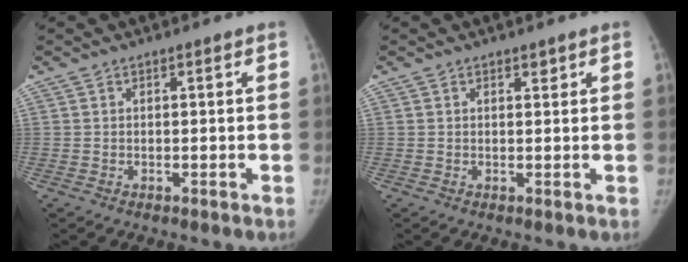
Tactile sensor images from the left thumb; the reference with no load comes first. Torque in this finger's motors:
{"motor_torque": [0.26, 0.27, 0.10, -0.03, -0.01]}